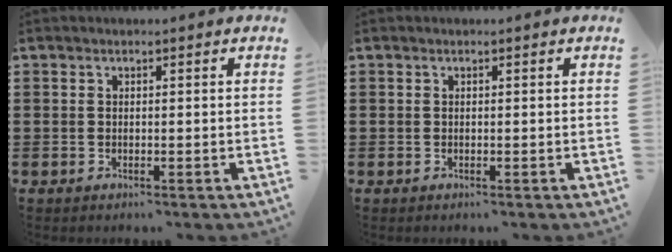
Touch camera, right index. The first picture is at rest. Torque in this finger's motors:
{"motor_torque": [0.00, 0.00, 0.00, 0.00]}